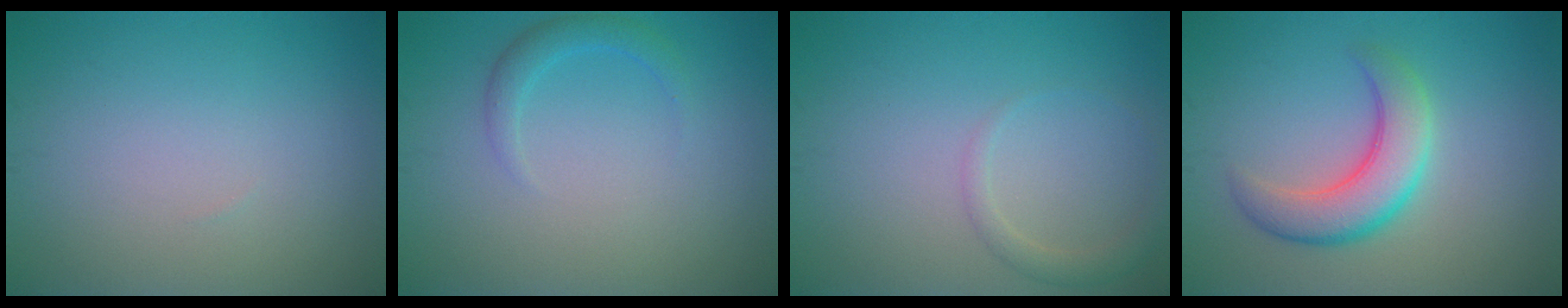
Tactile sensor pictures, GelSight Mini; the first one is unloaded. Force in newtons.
{"total": 1.7, "press": 1.7, "slide": 0.2}
{"total": 1.5, "press": 1.5, "slide": 0.1}
{"total": 5.1, "press": 5.1, "slide": 0.3}